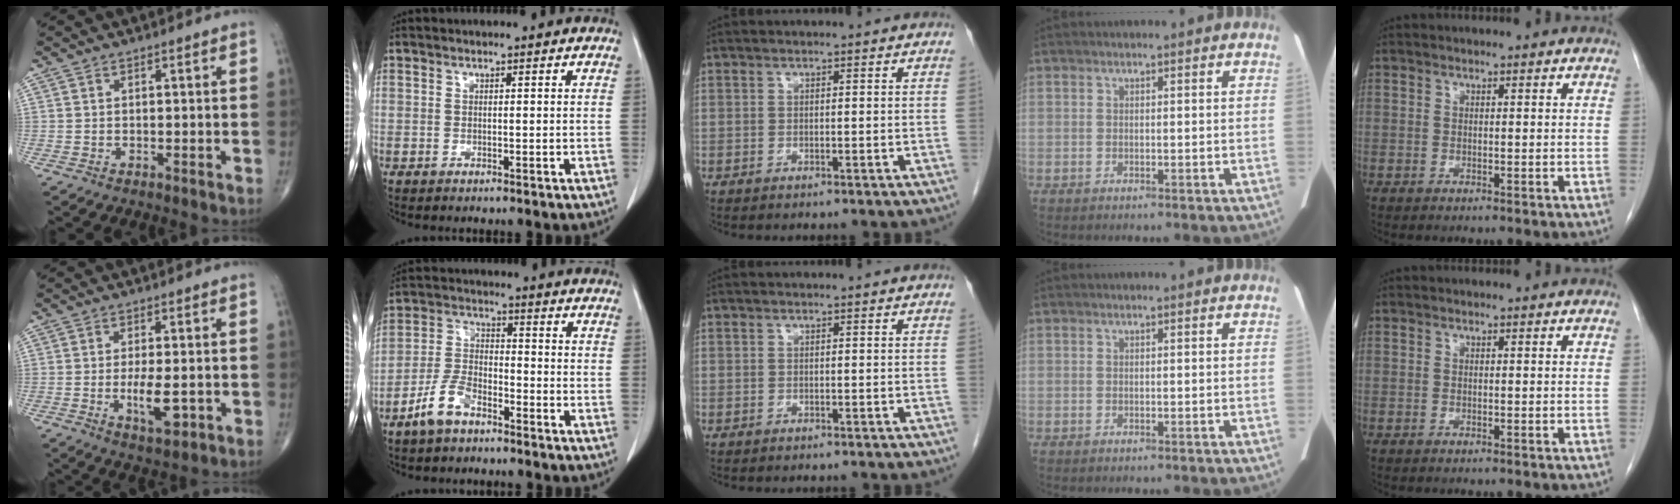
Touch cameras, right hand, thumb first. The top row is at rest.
{"thumb": {"total": 6.5, "force": [-1.5, 2.4, 5.9], "torque": [-0.098, -0.010, -0.020]}, "index": {"total": 6.9, "force": [-4.8, 3.1, 4.0], "torque": [-0.095, 0.005, -0.096]}}